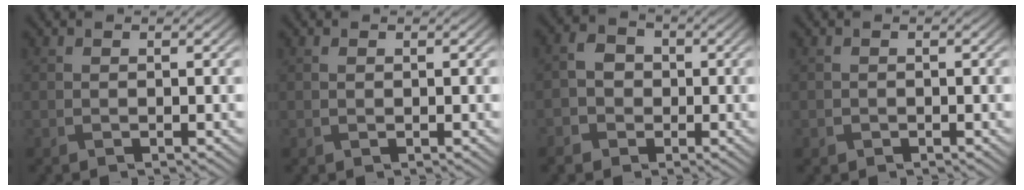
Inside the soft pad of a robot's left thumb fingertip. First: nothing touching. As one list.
[{"total": 0.5, "force": [0.1, 0.4, 0.3], "torque": [-0.006, -0.001, 0.002]}, {"total": 3.9, "force": [-1.3, 3.5, 1.2], "torque": [-0.027, -0.003, -0.034]}, {"total": 0.9, "force": [-0.4, 0.8, 0.0], "torque": [0.005, -0.005, -0.009]}]